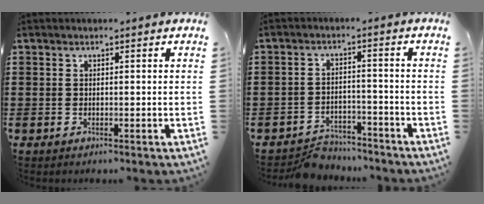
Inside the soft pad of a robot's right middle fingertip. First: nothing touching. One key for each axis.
{"total": 3.8, "fx": -3.7, "fy": 1.0, "fz": 0.1, "tx": -0.008, "ty": 0.006, "tz": -0.078}